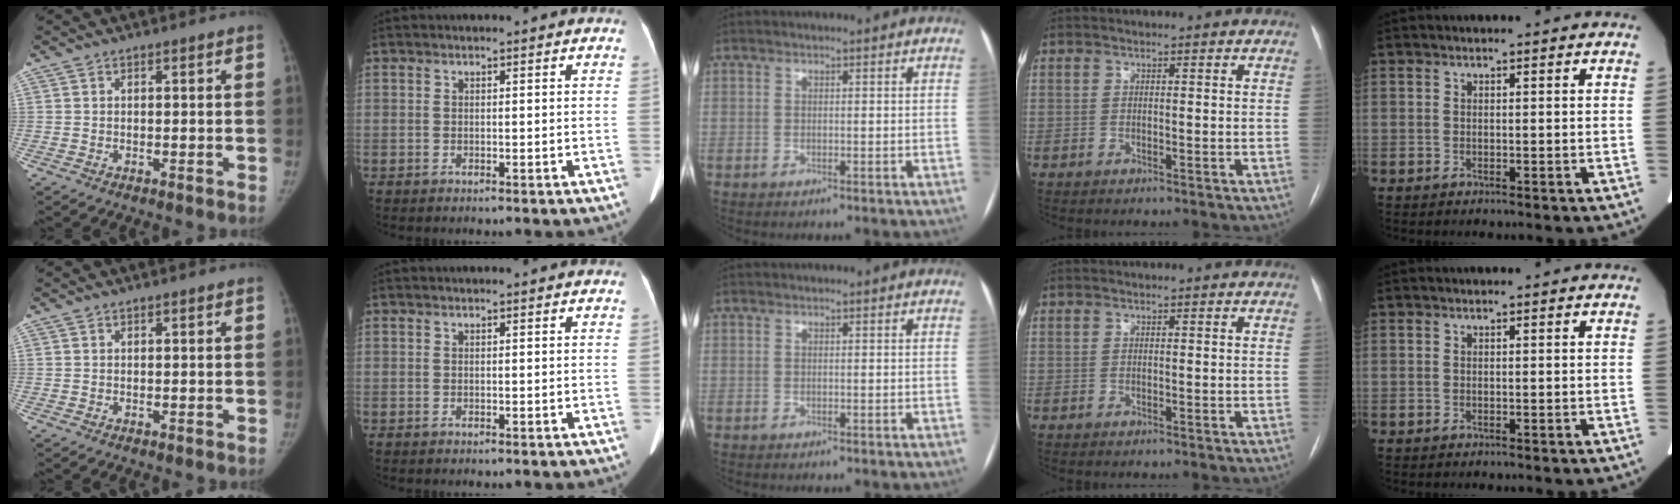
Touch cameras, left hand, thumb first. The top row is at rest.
{}